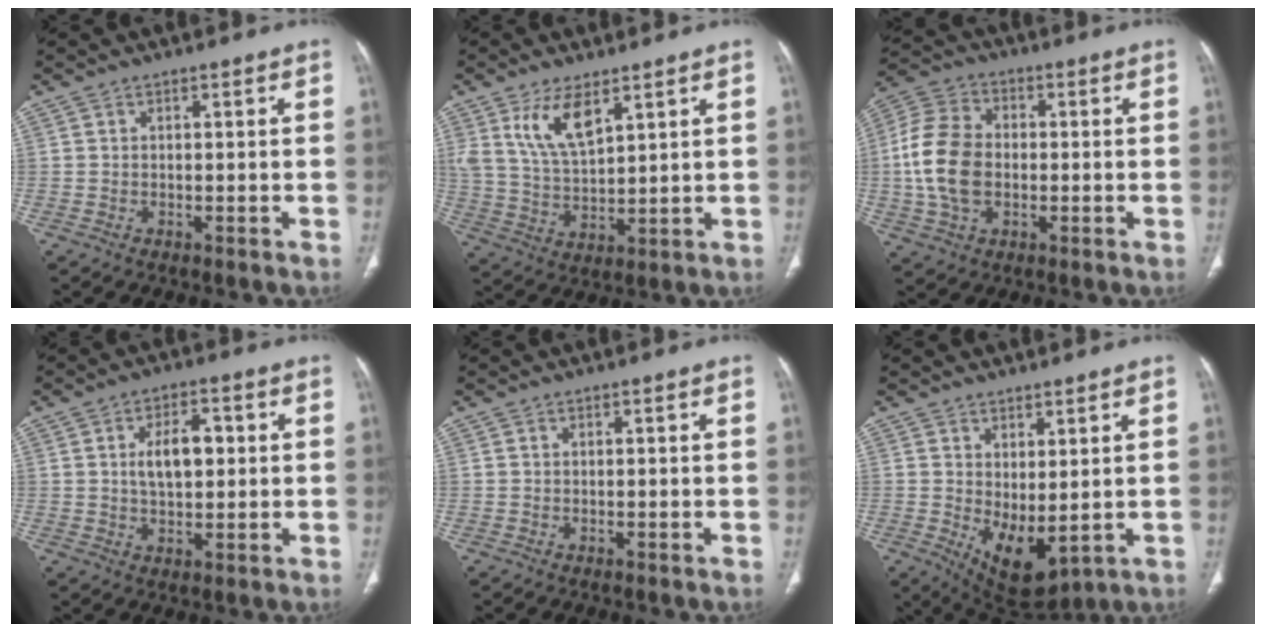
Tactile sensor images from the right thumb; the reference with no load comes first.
{"total": 9.5, "force": [5.3, 4.0, 6.8], "torque": [-0.125, -0.027, 0.116]}
{"total": 14.0, "force": [-0.8, 9.8, 10.1], "torque": [-0.197, 0.019, -0.018]}
{"total": 7.5, "force": [1.1, 4.1, 6.2], "torque": [-0.090, 0.006, 0.018]}
{"total": 0.0}
{"total": 8.6, "force": [-0.2, 4.5, 7.3], "torque": [-0.105, -0.017, 0.022]}